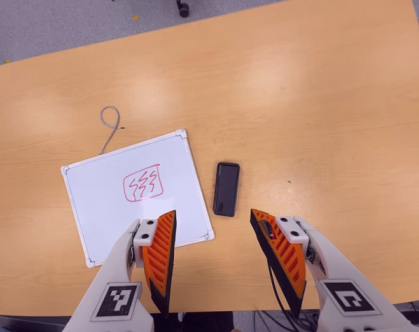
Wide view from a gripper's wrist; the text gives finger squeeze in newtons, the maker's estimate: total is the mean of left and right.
{"total": 0.0}